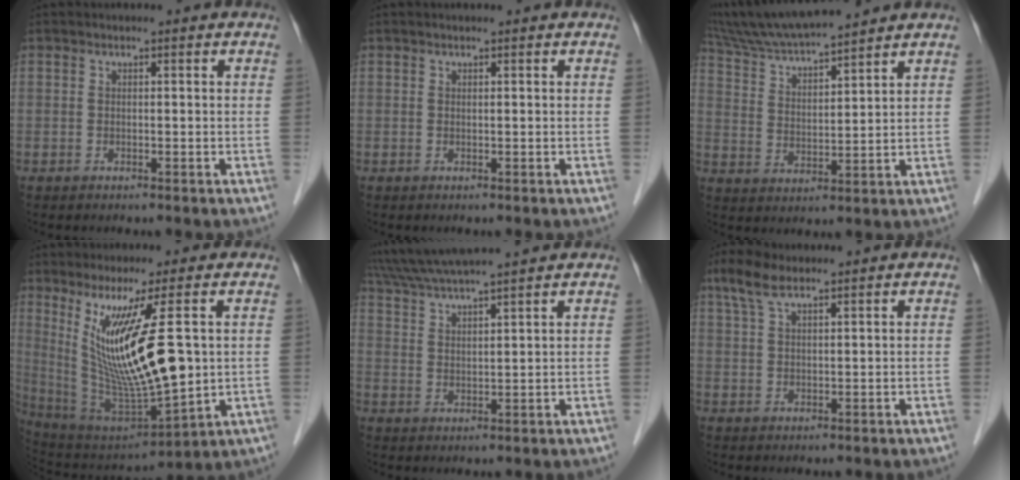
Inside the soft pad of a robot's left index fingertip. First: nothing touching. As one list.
[{"total": 0.0}, {"total": 11.9, "force": [10.9, -0.4, 4.7], "torque": [-0.091, 0.018, 0.201]}, {"total": 15.5, "force": [3.0, 1.4, 15.1], "torque": [-0.289, -0.027, 0.070]}, {"total": 11.6, "force": [10.3, -1.0, 5.3], "torque": [-0.100, 0.029, 0.168]}, {"total": 4.6, "force": [3.4, 1.2, 2.8], "torque": [-0.071, 0.022, 0.071]}]